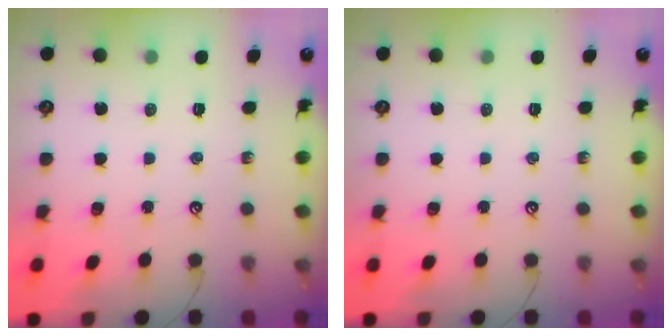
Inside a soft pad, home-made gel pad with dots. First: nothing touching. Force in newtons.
{"total": 0.0}